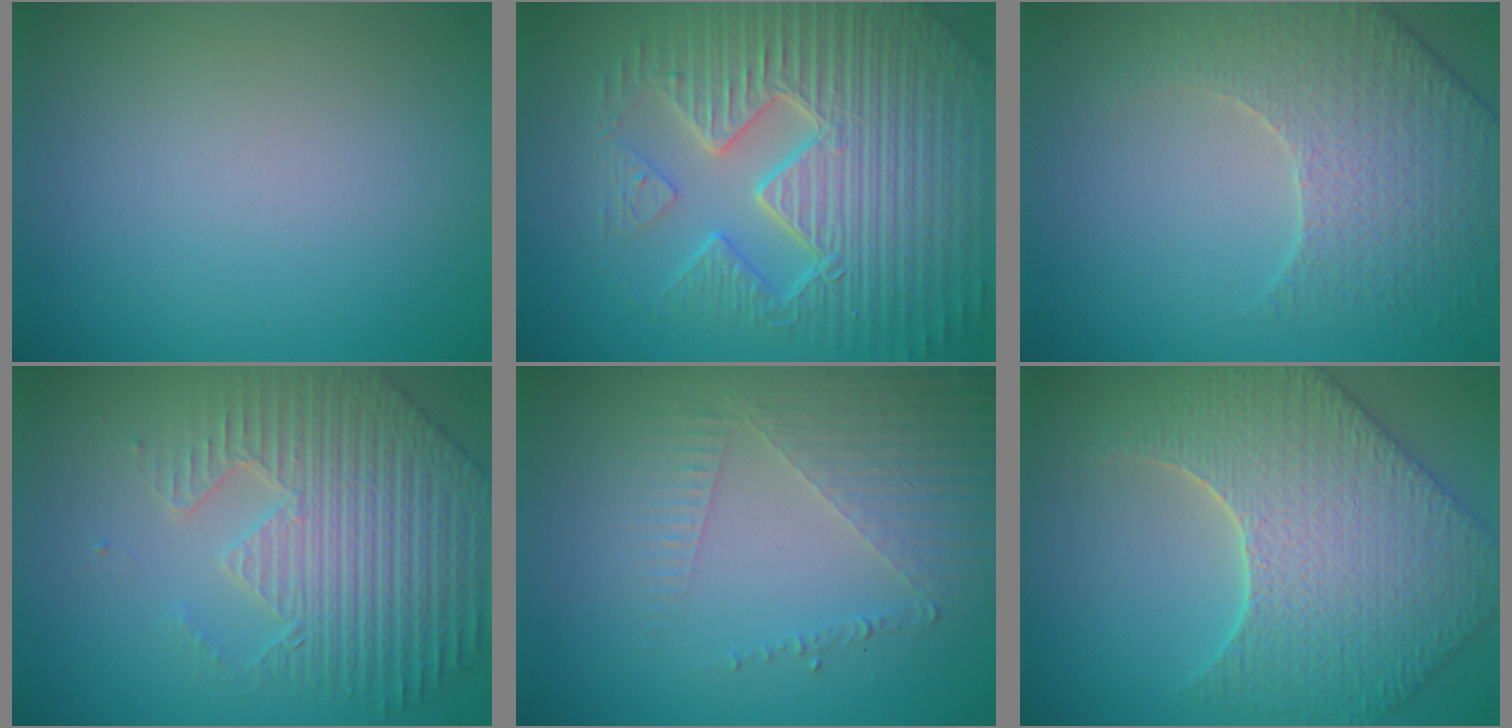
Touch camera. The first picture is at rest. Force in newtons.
{"total": 9.5, "press": 6.8, "slide": 6.7}
{"total": 4.2, "press": 4.1, "slide": 1.0}
{"total": 7.1, "press": 5.5, "slide": 4.5}
{"total": 5.2, "press": 3.1, "slide": 4.2}
{"total": 7.9, "press": 6.8, "slide": 4.1}